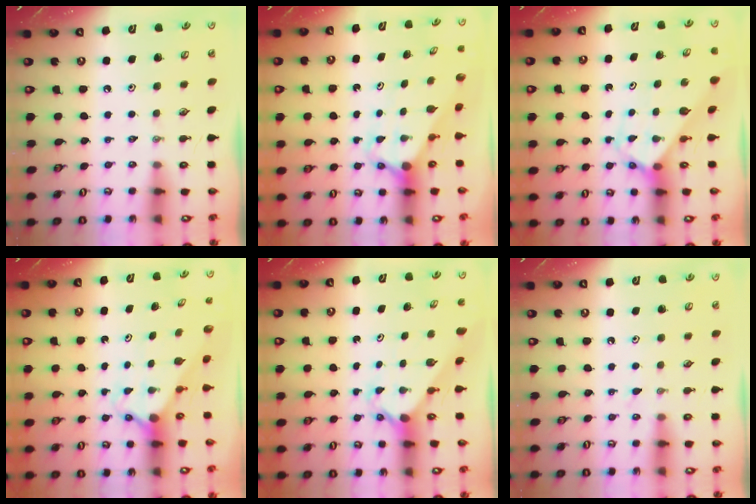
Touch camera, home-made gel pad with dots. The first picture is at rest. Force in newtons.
{"total": 2.9, "press": 2.9, "slide": 0.2}
{"total": 2.7, "press": 2.7, "slide": 0.1}
{"total": 2.1, "press": 2.1, "slide": 0.2}
{"total": 2.4, "press": 2.4, "slide": 0.2}
{"total": 4.4, "press": 4.4, "slide": 0.6}